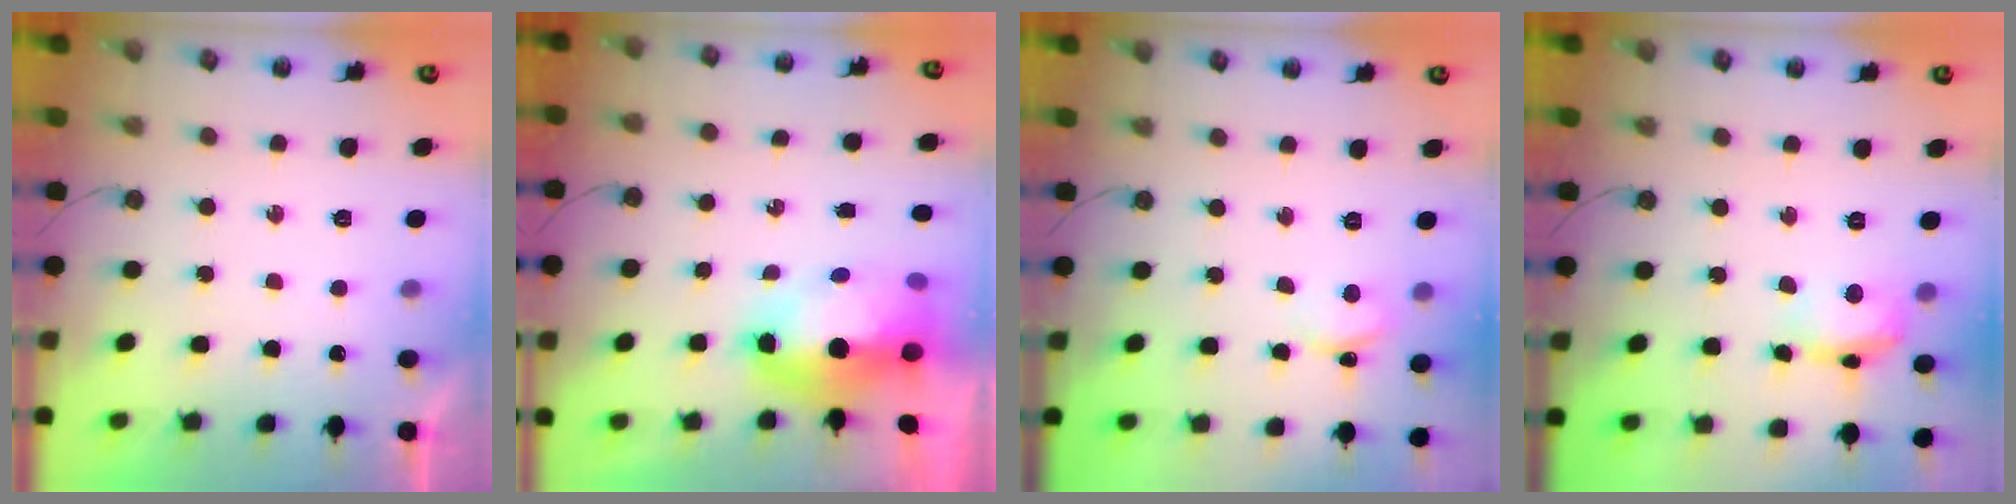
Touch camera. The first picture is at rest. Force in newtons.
{"total": 11.9, "press": 11.8, "slide": 1.7}
{"total": 3.1, "press": 3.0, "slide": 0.5}
{"total": 13.0, "press": 13.0, "slide": 1.0}